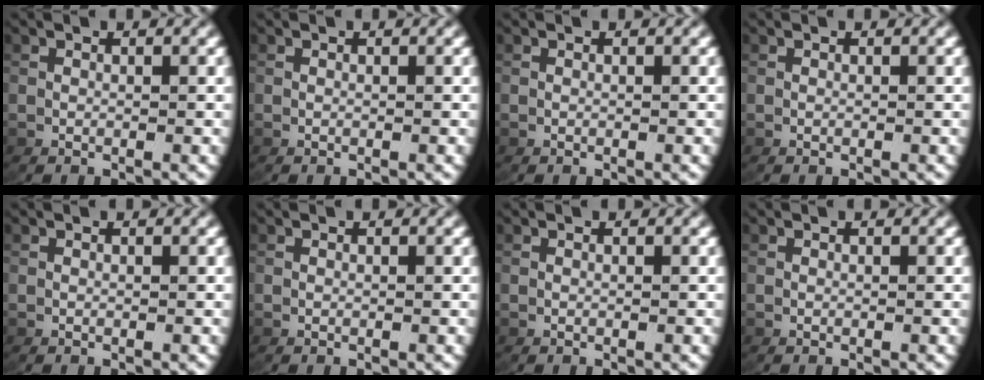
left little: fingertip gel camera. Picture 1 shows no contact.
{"total": 0.0}
{"total": 0.0}
{"total": 0.0}
{"total": 0.0}
{"total": 0.0}
{"total": 0.0}
{"total": 0.0}